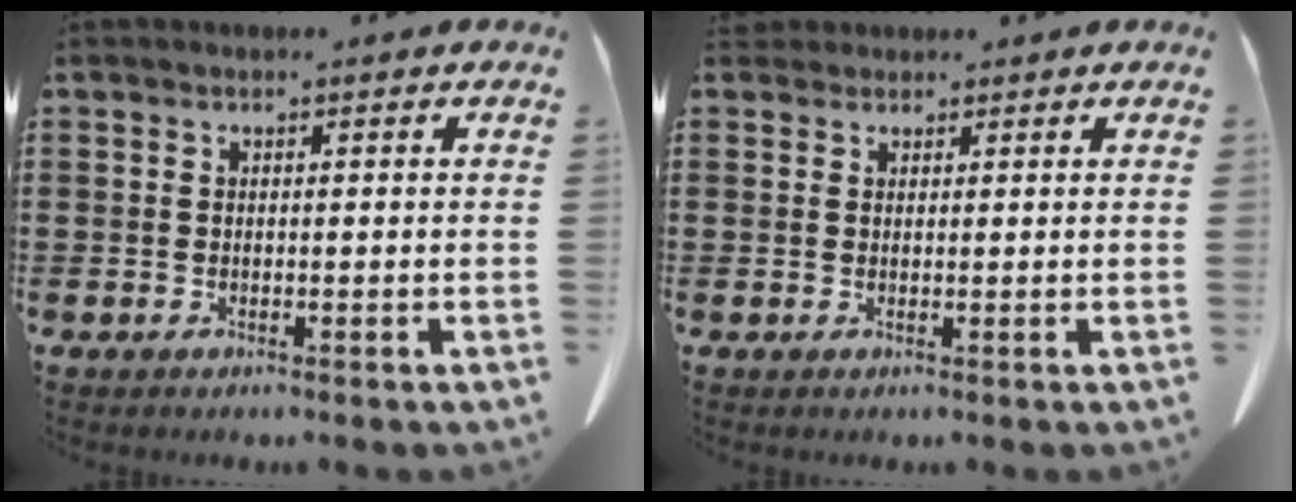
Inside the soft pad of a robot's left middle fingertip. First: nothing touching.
{"total": 1.5, "force": [1.4, 0.7, 0.2], "torque": [-0.009, 0.005, 0.027]}